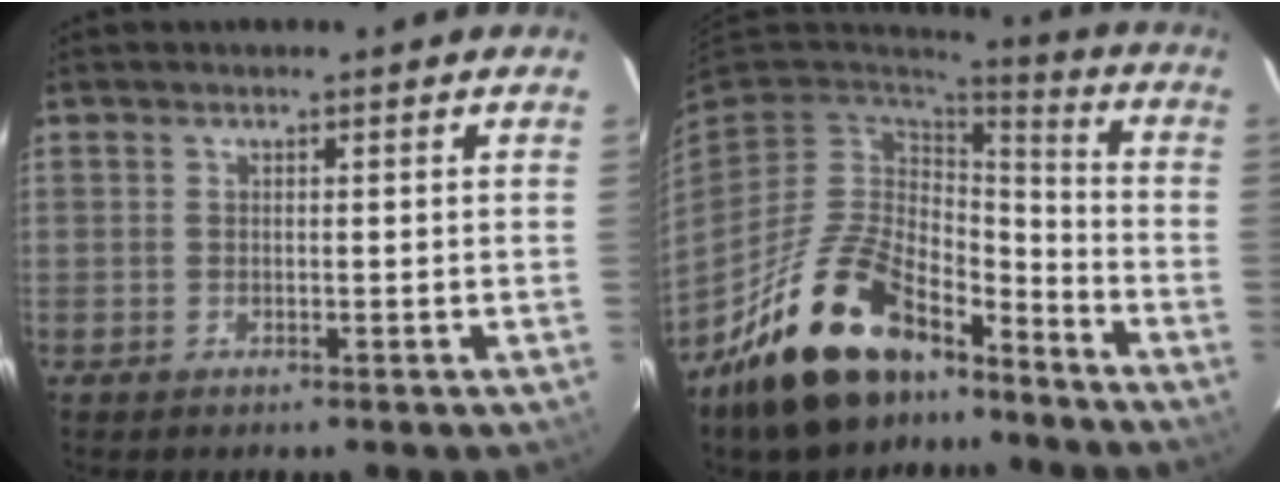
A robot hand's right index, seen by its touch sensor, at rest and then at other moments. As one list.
[{"total": 22.6, "force": [-15.2, 10.7, 12.8], "torque": [-0.258, 0.002, -0.241]}]